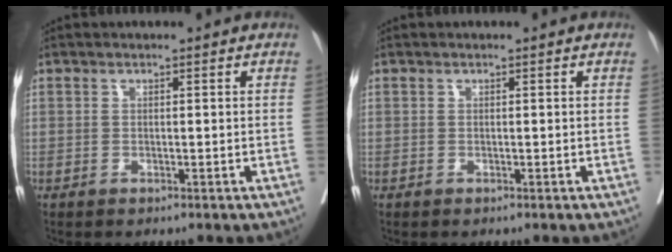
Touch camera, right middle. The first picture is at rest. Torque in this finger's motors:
{"motor_torque": [0.00, 0.00, 0.00, 0.00]}